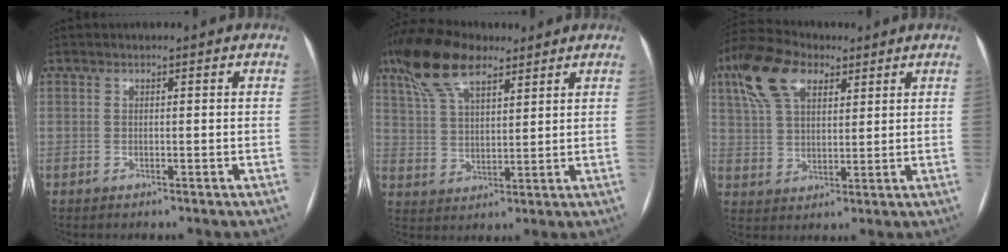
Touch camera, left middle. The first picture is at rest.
{"total": 11.7, "force": [7.9, 4.4, 7.3], "torque": [-0.152, 0.030, 0.151]}
{"total": 11.3, "force": [6.2, 5.9, 7.5], "torque": [-0.169, 0.036, 0.117]}